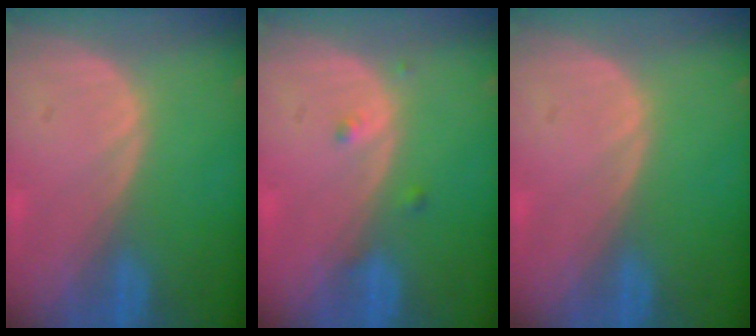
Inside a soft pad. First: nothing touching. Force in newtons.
{"total": 1.3, "press": 1.3, "slide": 0.0}
{"total": 0.0}